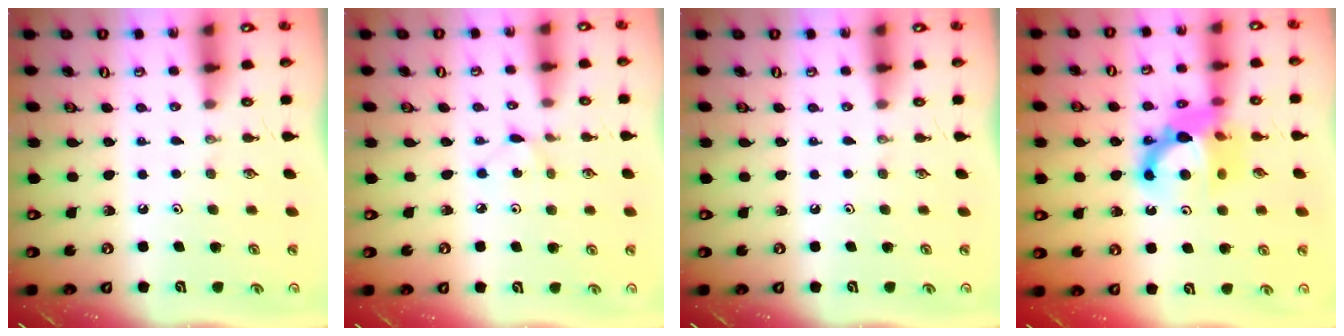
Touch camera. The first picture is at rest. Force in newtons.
{"total": 2.8, "press": 2.8, "slide": 0.4}
{"total": 0.0}
{"total": 11.7, "press": 11.6, "slide": 1.7}